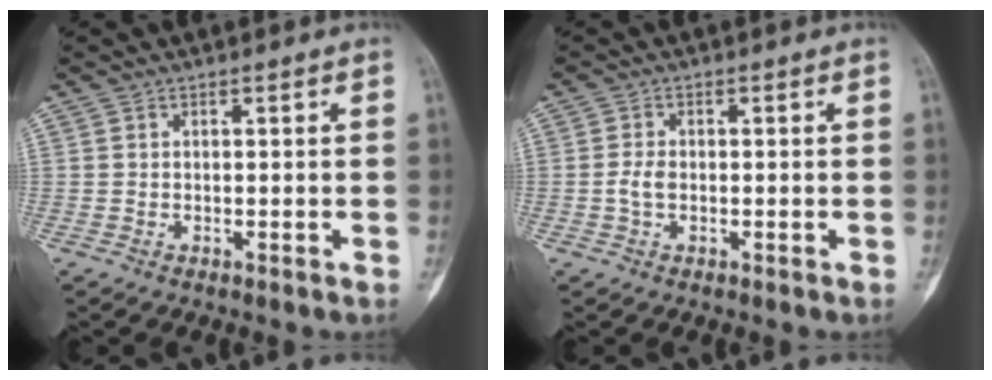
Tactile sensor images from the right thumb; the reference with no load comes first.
{"total": 2.3, "force": [-0.4, 1.4, 1.8], "torque": [-0.041, 0.005, -0.010]}